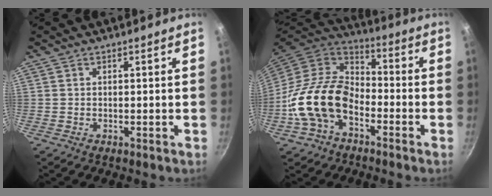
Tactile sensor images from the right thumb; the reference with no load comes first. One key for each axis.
{"total": 17.1, "fx": -5.5, "fy": 11.7, "fz": 11.3, "tx": -0.178, "ty": 0.050, "tz": -0.122}